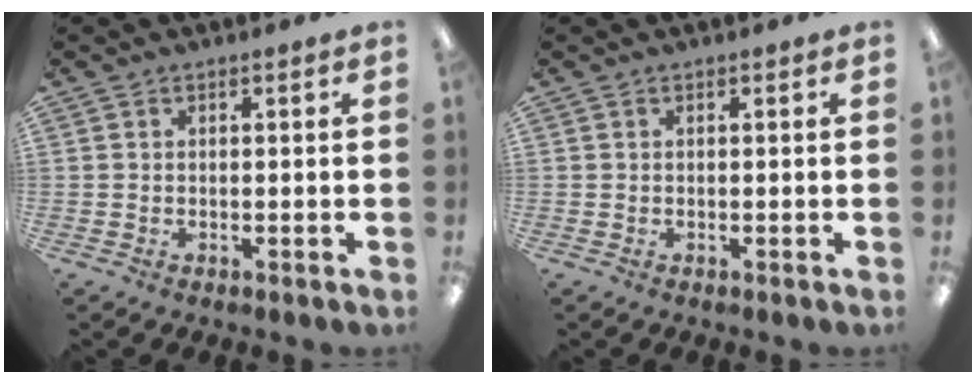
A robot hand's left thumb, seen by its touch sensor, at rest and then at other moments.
{"total": 0.0}